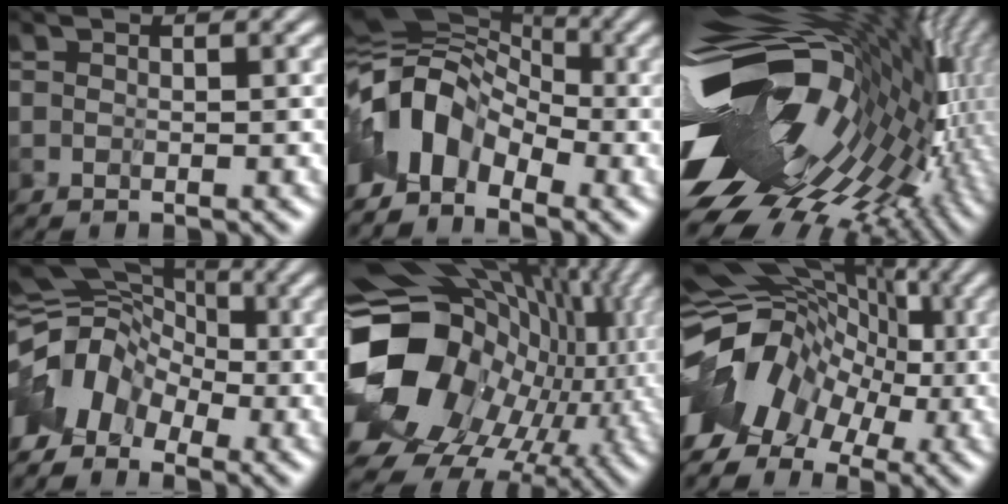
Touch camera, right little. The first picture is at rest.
{"total": 4.8, "force": [-3.0, 2.7, 2.5], "torque": [-0.044, 0.023, -0.072]}
{"total": 15.9, "force": [-2.8, 9.3, 12.6], "torque": [-0.236, -0.029, -0.031]}
{"total": 4.6, "force": [-3.2, 2.8, 1.7], "torque": [-0.031, 0.010, -0.073]}
{"total": 15.0, "force": [-0.5, 12.1, 8.8], "torque": [-0.198, -0.018, 0.016]}
{"total": 8.5, "force": [-2.5, 5.9, 5.5], "torque": [-0.096, 0.000, -0.057]}